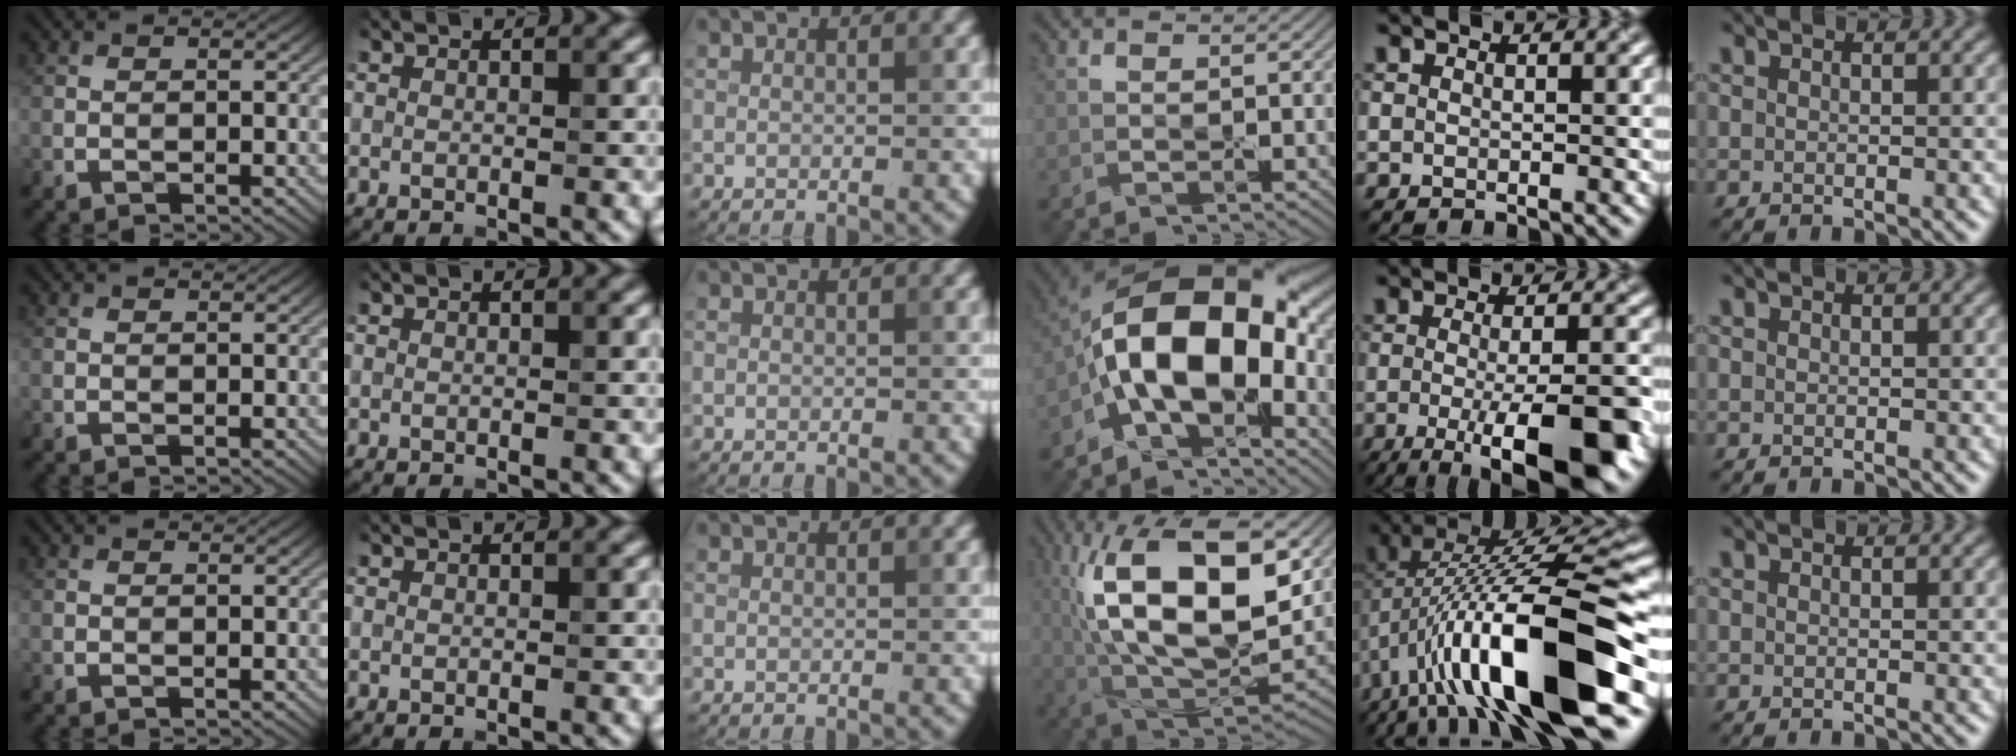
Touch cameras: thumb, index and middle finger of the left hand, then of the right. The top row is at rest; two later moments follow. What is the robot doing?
{"motion": "peel", "object": "tape"}